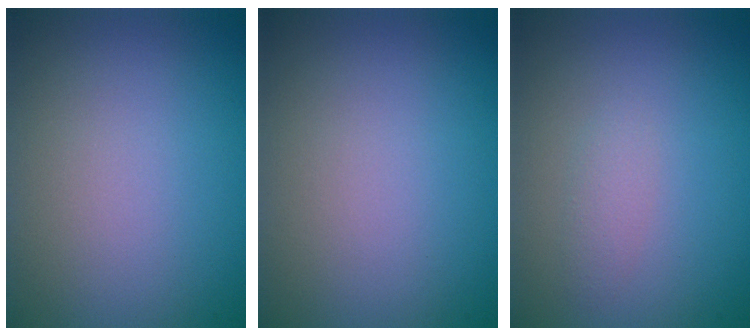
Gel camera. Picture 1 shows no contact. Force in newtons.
{"total": 0.0}
{"total": 1.0, "press": 1.0, "slide": 0.0}